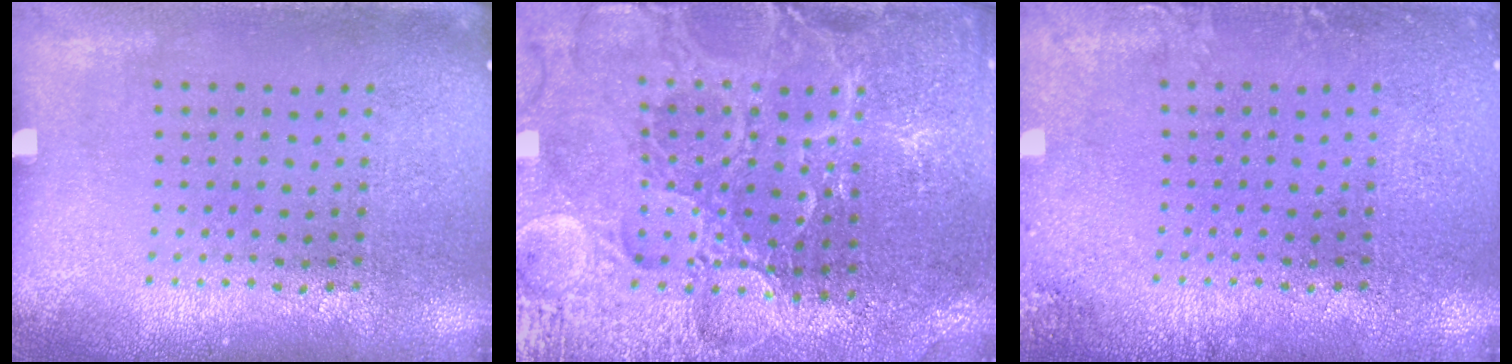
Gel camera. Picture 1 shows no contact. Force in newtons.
{"total": 3.8, "press": 3.7, "slide": 0.6}
{"total": 1.5, "press": 1.5, "slide": 0.1}